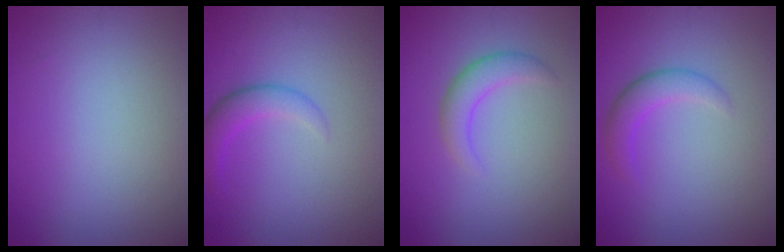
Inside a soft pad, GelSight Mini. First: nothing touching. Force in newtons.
{"total": 2.4, "press": 2.4, "slide": 0.1}
{"total": 2.5, "press": 2.5, "slide": 0.1}
{"total": 2.4, "press": 2.4, "slide": 0.1}